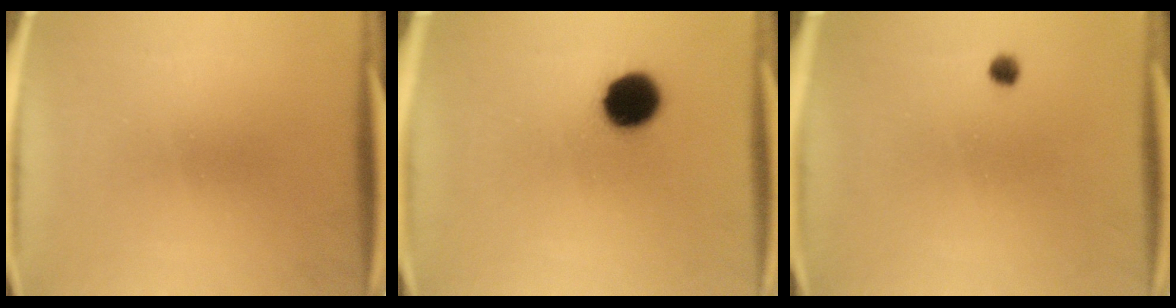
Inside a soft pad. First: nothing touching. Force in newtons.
{"total": 9.5}
{"total": 1.3}